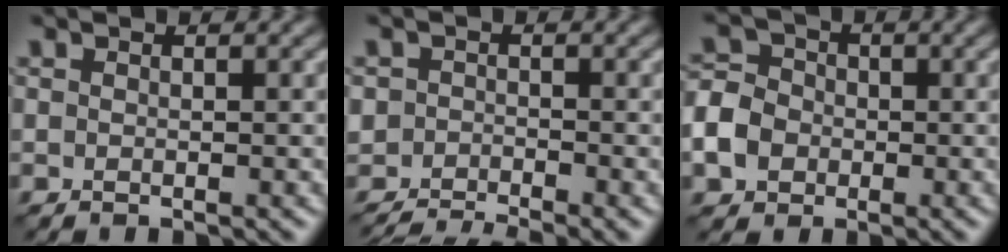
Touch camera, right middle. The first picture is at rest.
{"total": 4.5, "force": [-4.2, 0.7, 1.6], "torque": [-0.025, -0.010, -0.079]}
{"total": 5.2, "force": [-1.4, 4.3, 2.4], "torque": [-0.049, -0.002, -0.037]}